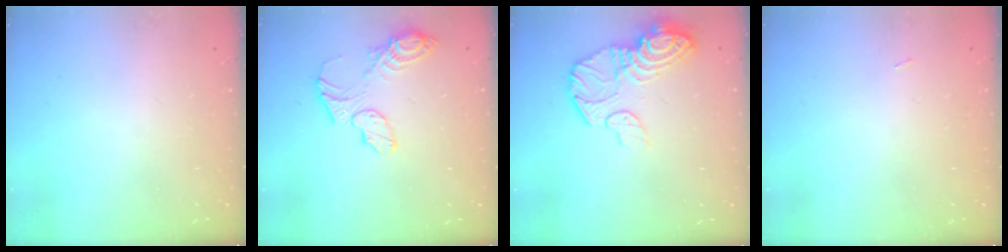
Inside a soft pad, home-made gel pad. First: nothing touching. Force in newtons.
{"total": 10.3, "press": 10.2, "slide": 1.0}
{"total": 13.3, "press": 13.3, "slide": 0.9}
{"total": 5.8, "press": 1.9, "slide": 5.5}